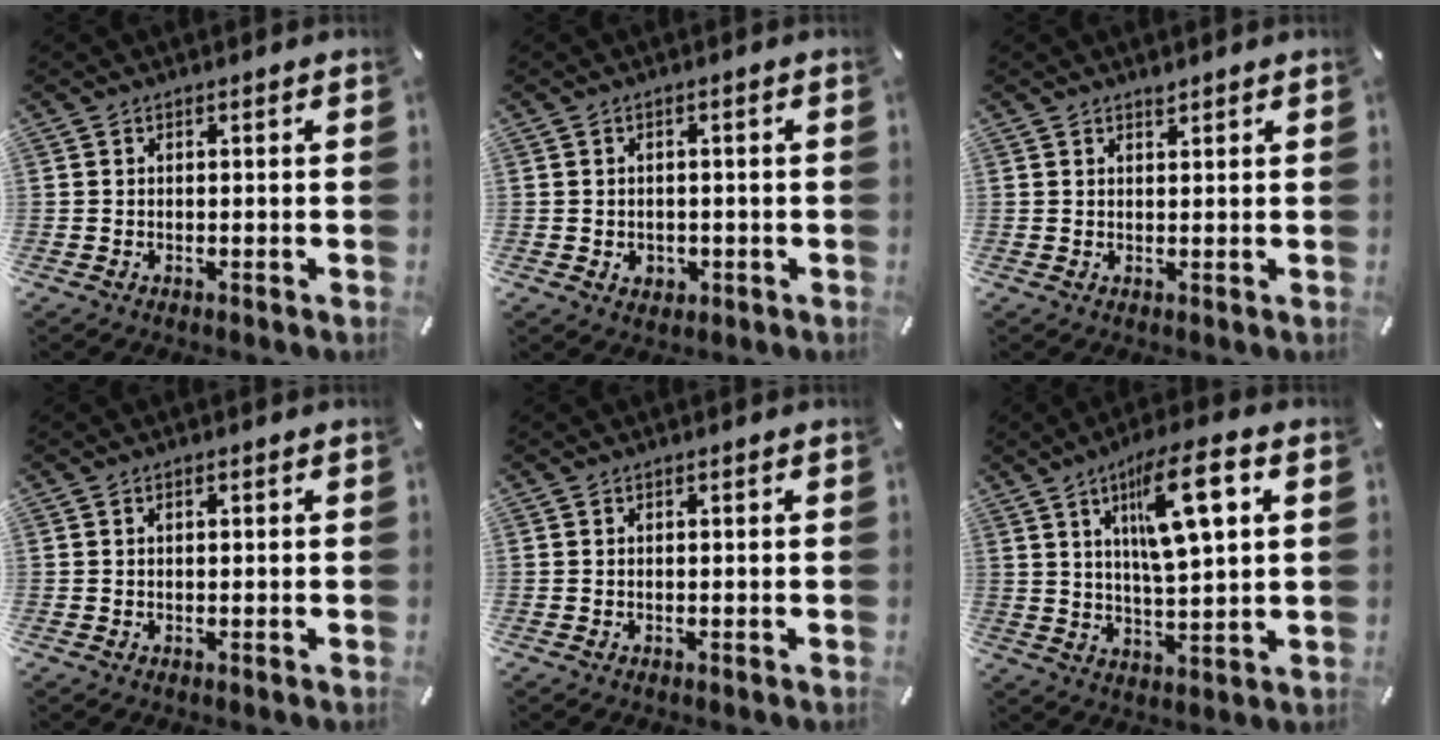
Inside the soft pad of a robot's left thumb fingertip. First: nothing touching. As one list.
[{"total": 2.5, "force": [-0.5, 2.2, 1.1], "torque": [-0.012, 0.001, -0.012]}, {"total": 1.2, "force": [1.1, 0.5, 0.3], "torque": [-0.006, -0.001, 0.021]}, {"total": 0.8, "force": [0.2, 0.4, 0.7], "torque": [-0.013, 0.004, 0.002]}, {"total": 0.0}, {"total": 14.1, "force": [5.9, 3.9, 12.2], "torque": [-0.190, -0.017, 0.092]}]